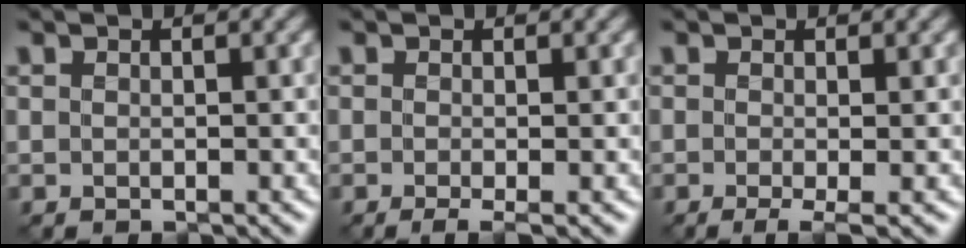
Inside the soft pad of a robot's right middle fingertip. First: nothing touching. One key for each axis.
{"total": 1.4, "fx": -0.6, "fy": 0.2, "fz": 1.2, "tx": -0.023, "ty": -0.011, "tz": -0.014}
{"total": 1.9, "fx": -0.8, "fy": 0.3, "fz": 1.7, "tx": -0.033, "ty": -0.013, "tz": -0.015}